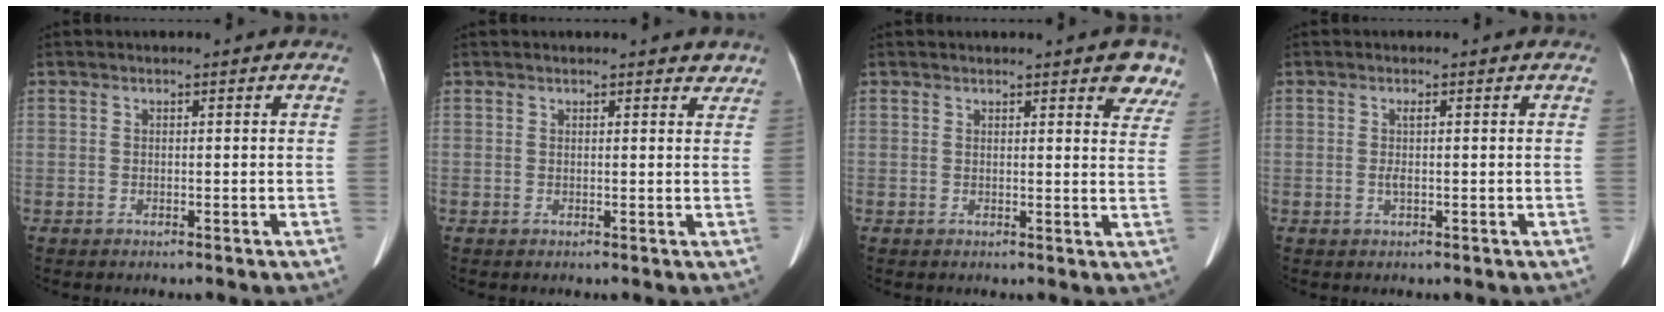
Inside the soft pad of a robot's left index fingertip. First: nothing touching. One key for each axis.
{"total": 3.1, "fx": 2.7, "fy": 1.3, "fz": 0.7, "tx": 0.011, "ty": -0.004, "tz": 0.018}
{"total": 5.8, "fx": 4.6, "fy": 1.5, "fz": 3.2, "tx": -0.016, "ty": -0.010, "tz": 0.036}
{"total": 1.4, "fx": 0.0, "fy": 0.2, "fz": 1.4, "tx": -0.032, "ty": 0.000, "tz": 0.002}